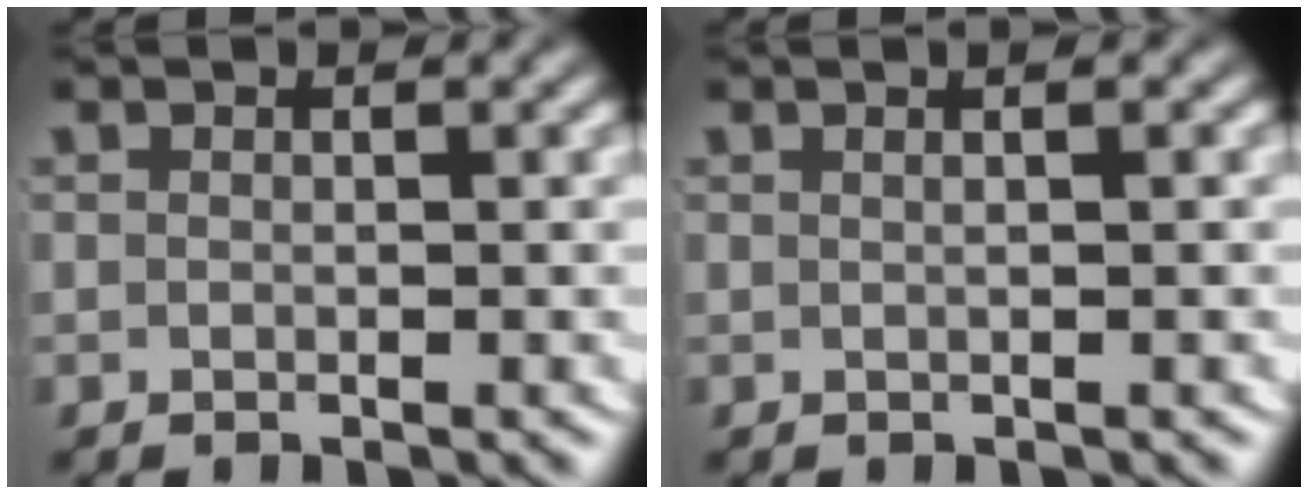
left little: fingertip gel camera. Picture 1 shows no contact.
{"total": 1.2, "force": [0.3, -0.3, 1.2], "torque": [-0.012, 0.008, 0.003]}